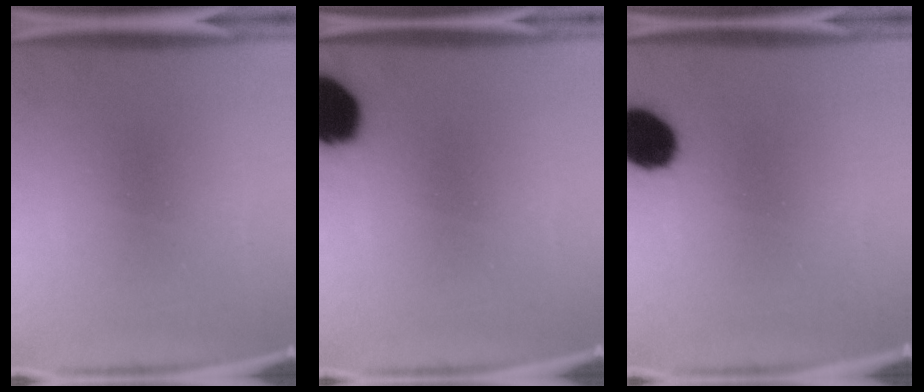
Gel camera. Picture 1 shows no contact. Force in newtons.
{"total": 14.7}
{"total": 10.5}